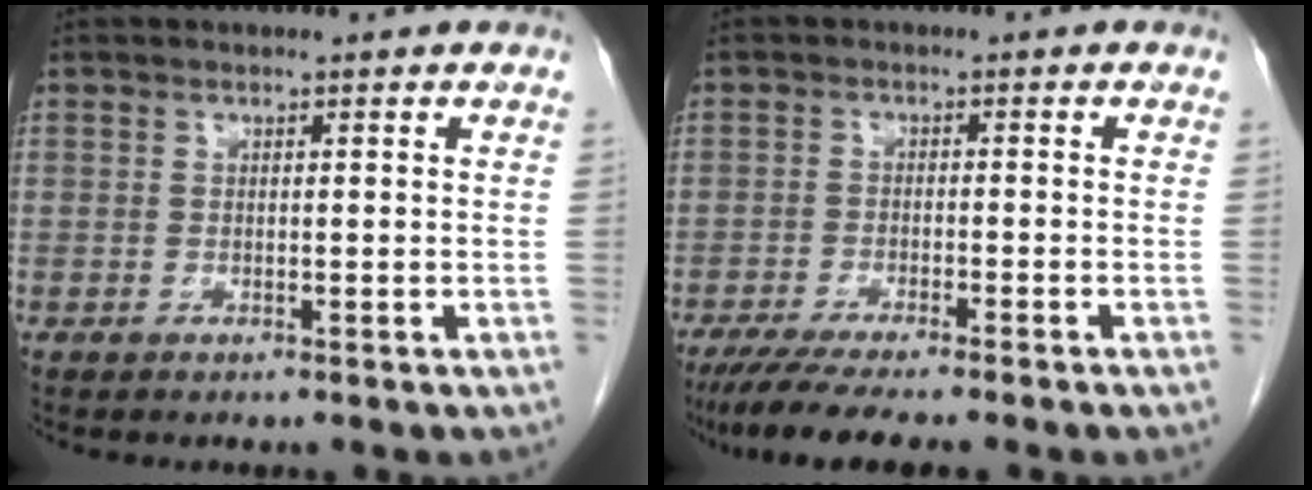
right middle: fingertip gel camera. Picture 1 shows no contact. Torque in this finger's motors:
{"motor_torque": [1.16, -0.98, 0.36, 0.12]}